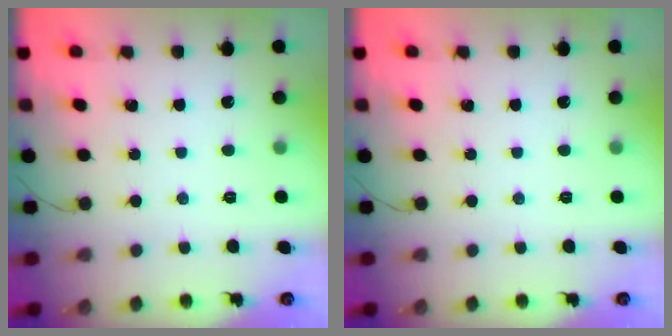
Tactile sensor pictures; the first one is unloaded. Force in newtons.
{"total": 0.0}